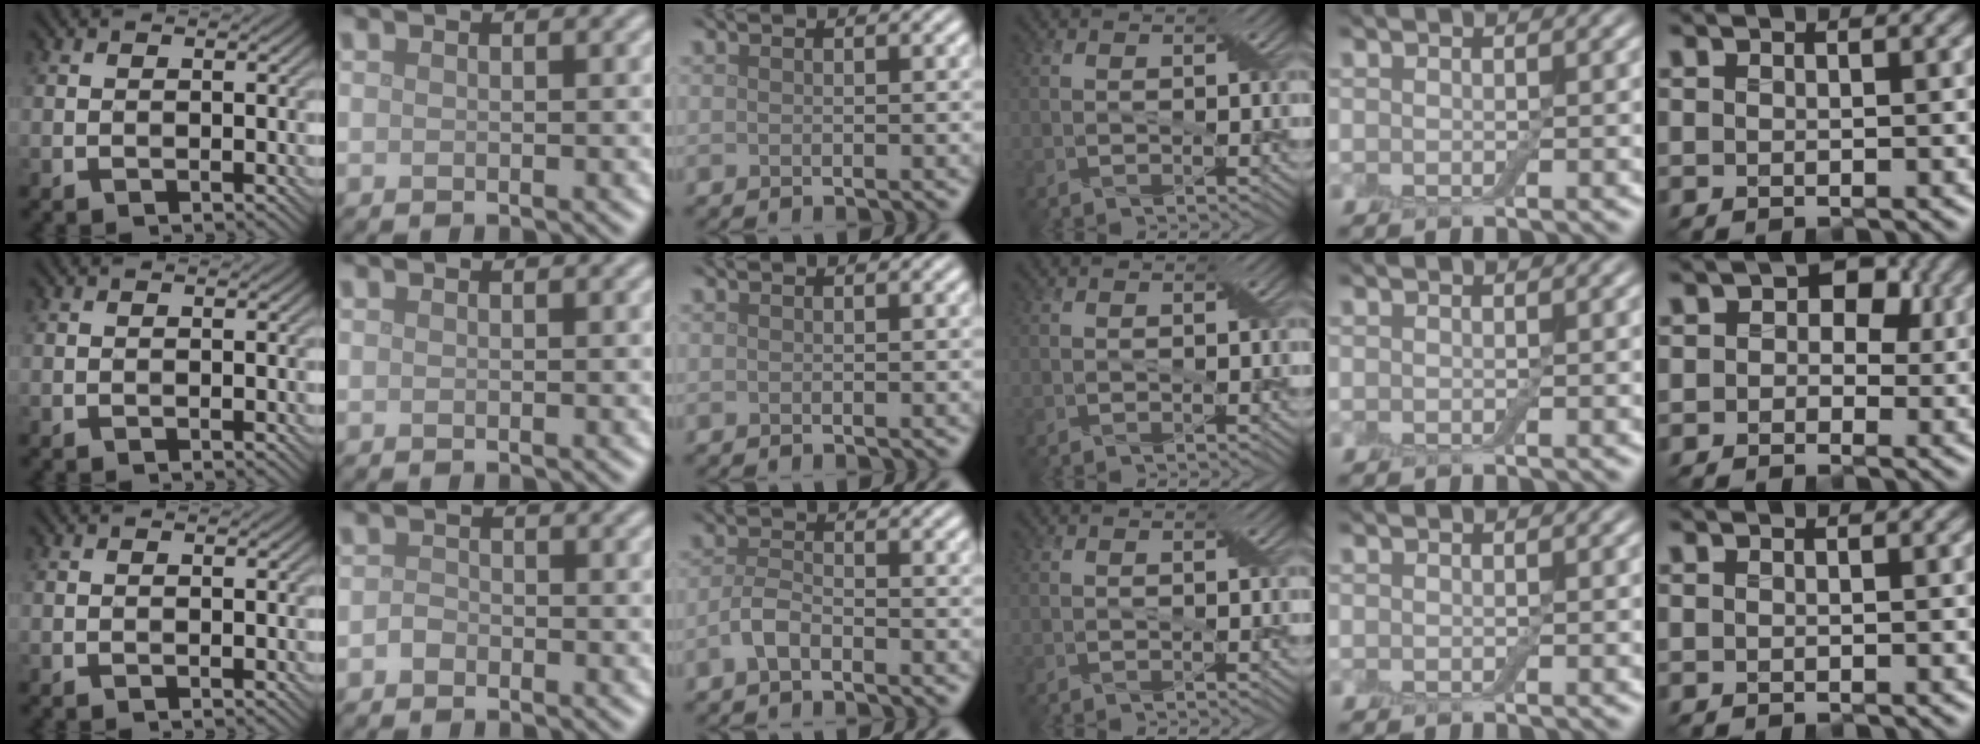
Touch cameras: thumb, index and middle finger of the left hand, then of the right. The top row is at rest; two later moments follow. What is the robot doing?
{"motion": "extract", "object": "drawer"}